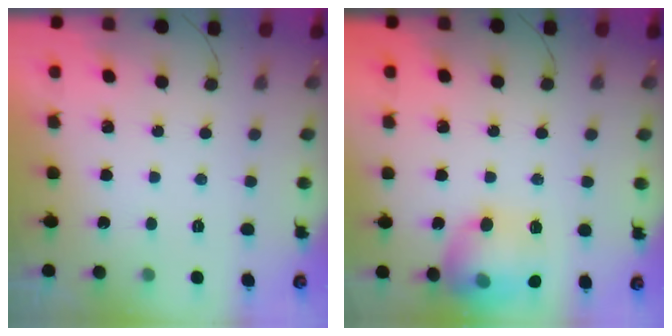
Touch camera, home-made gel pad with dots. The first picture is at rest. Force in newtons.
{"total": 15.6, "press": 15.5, "slide": 1.2}